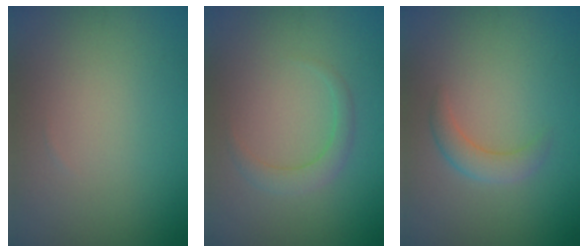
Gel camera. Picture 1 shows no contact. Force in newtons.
{"total": 1.8, "press": 1.8, "slide": 0.1}
{"total": 2.2, "press": 2.2, "slide": 0.2}